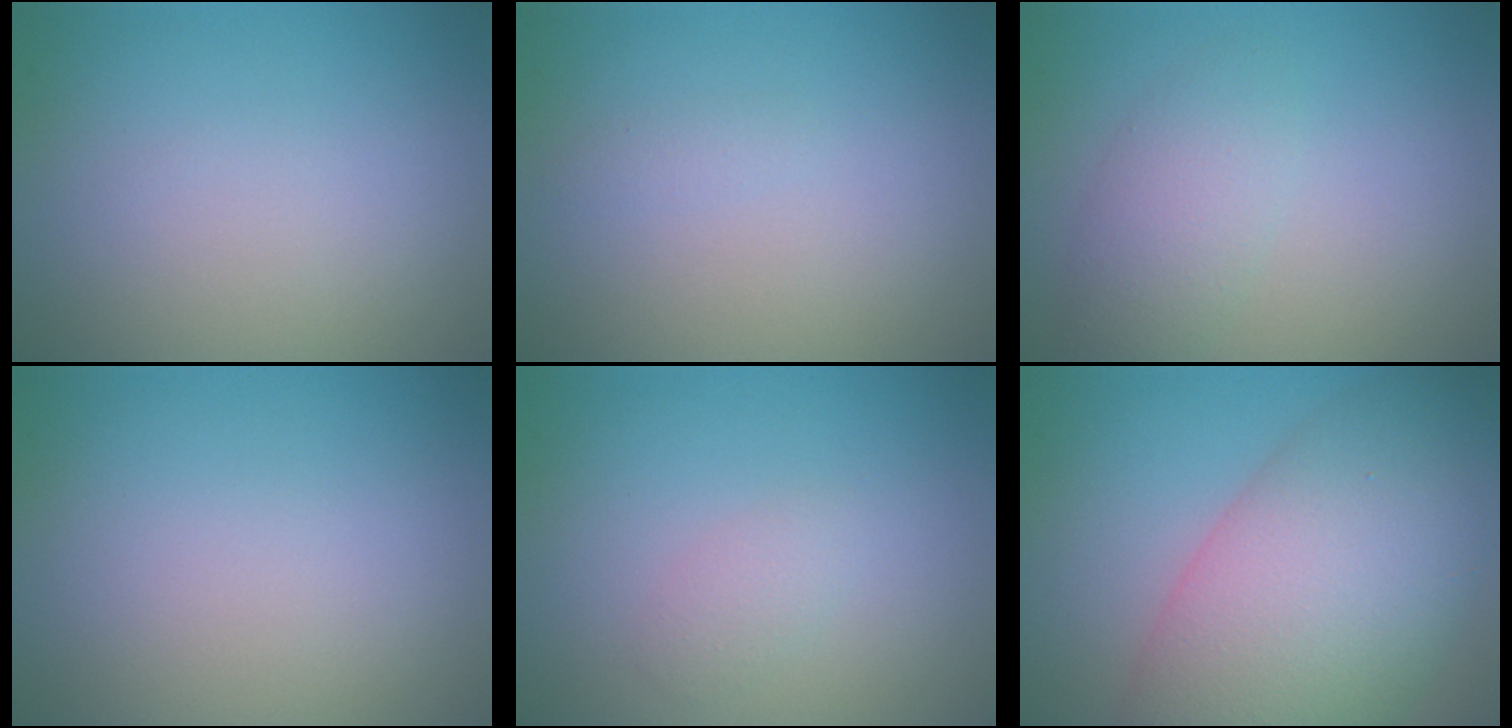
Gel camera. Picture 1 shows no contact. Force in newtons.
{"total": 0.6, "press": 0.6, "slide": 0.0}
{"total": 2.9, "press": 2.9, "slide": 0.0}
{"total": 0.0}
{"total": 1.1, "press": 1.1, "slide": 0.1}
{"total": 11.2, "press": 11.2, "slide": 0.4}